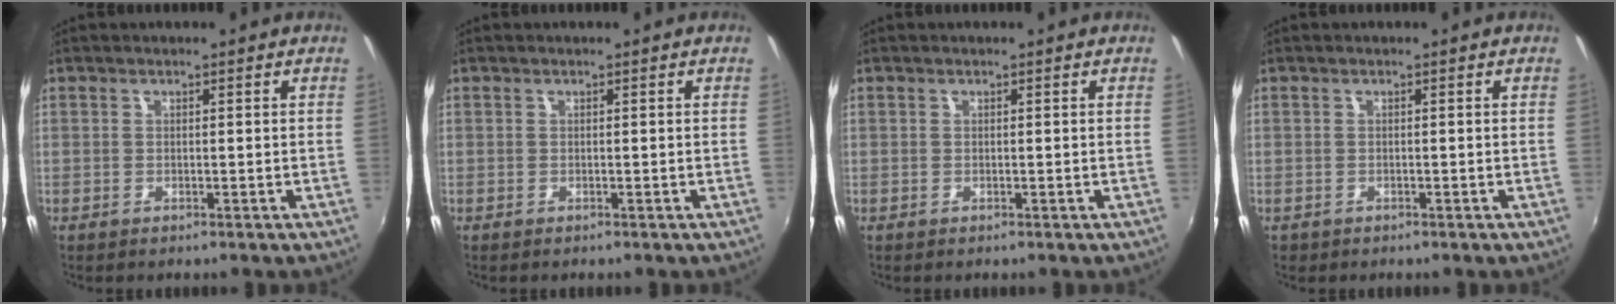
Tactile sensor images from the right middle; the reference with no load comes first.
{"total": 0.0}
{"total": 0.0}
{"total": 0.8, "force": [-0.5, 0.6, 0.1], "torque": [-0.006, -0.003, -0.006]}